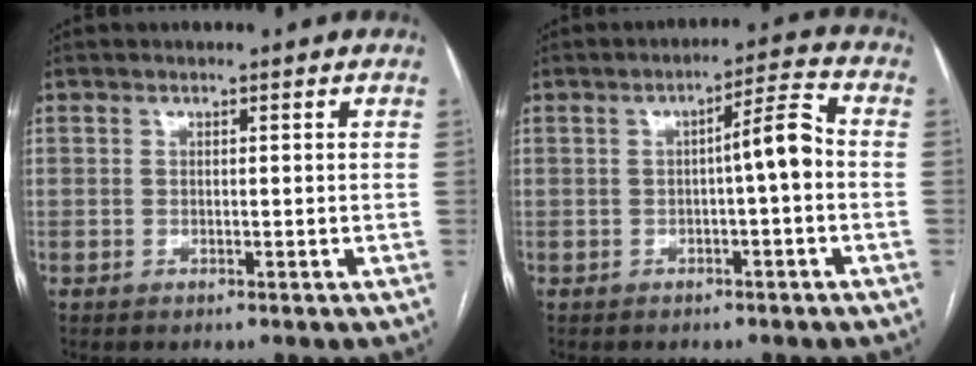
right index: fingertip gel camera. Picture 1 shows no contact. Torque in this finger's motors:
{"motor_torque": [0.39, 0.03, 0.18, 0.05]}